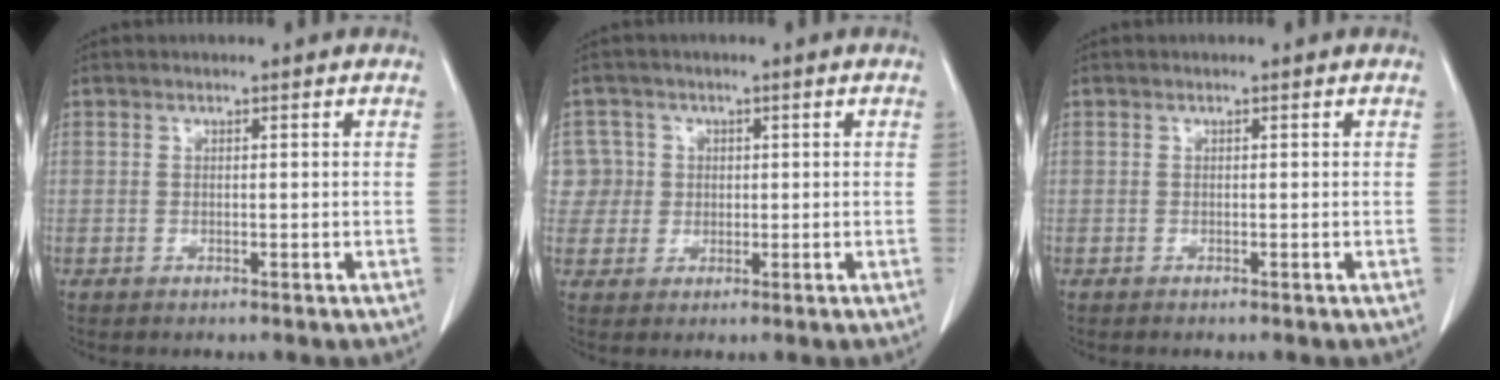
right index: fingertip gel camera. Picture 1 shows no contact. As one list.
[{"total": 4.8, "force": [1.0, 4.7, -0.2], "torque": [0.022, 0.015, 0.020]}, {"total": 0.0}]